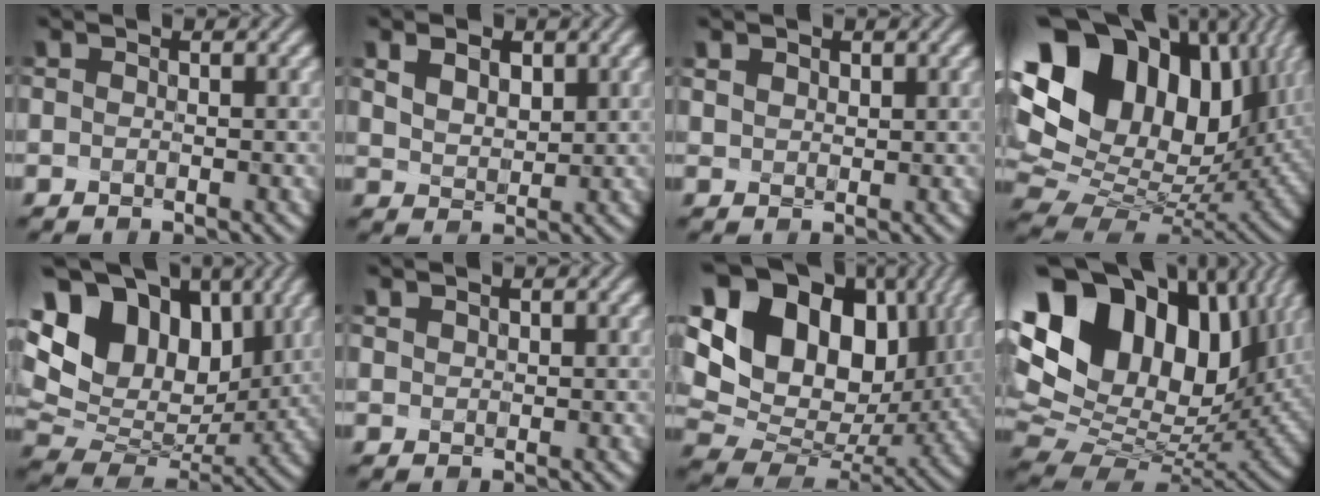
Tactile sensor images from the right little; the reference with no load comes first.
{"total": 4.0, "force": [2.0, 2.4, 2.4], "torque": [-0.052, 0.015, 0.027]}
{"total": 2.6, "force": [1.6, 1.8, 1.1], "torque": [-0.037, 0.014, 0.019]}
{"total": 19.9, "force": [8.2, 13.4, 12.3], "torque": [-0.268, 0.056, 0.155]}
{"total": 15.1, "force": [6.5, 10.2, 9.0], "torque": [-0.189, 0.039, 0.126]}
{"total": 1.7, "force": [1.0, 1.2, 0.7], "torque": [-0.027, 0.017, 0.007]}
{"total": 19.5, "force": [7.2, 14.3, 11.2], "torque": [-0.254, 0.055, 0.140]}
{"total": 18.2, "force": [8.2, 11.7, 11.2], "torque": [-0.234, 0.049, 0.154]}